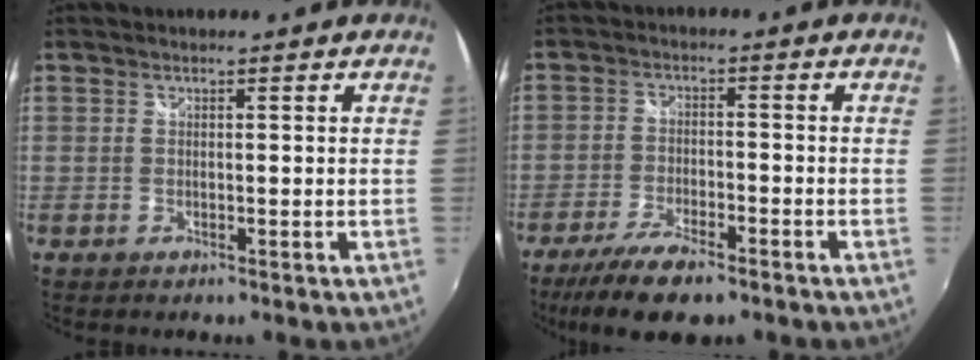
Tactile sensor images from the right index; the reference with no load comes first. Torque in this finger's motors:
{"motor_torque": [-0.89, -0.53, -0.29, -0.16]}